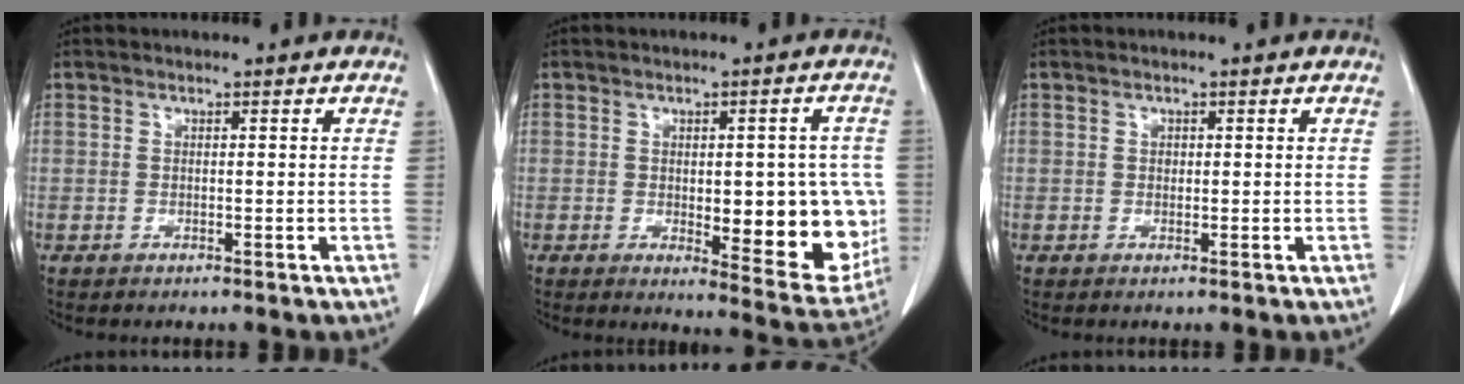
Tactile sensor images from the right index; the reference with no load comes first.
{"total": 14.1, "force": [-1.4, 5.2, 13.1], "torque": [-0.145, -0.005, -0.001]}
{"total": 0.6, "force": [0.2, 0.5, 0.3], "torque": [-0.003, 0.001, 0.002]}